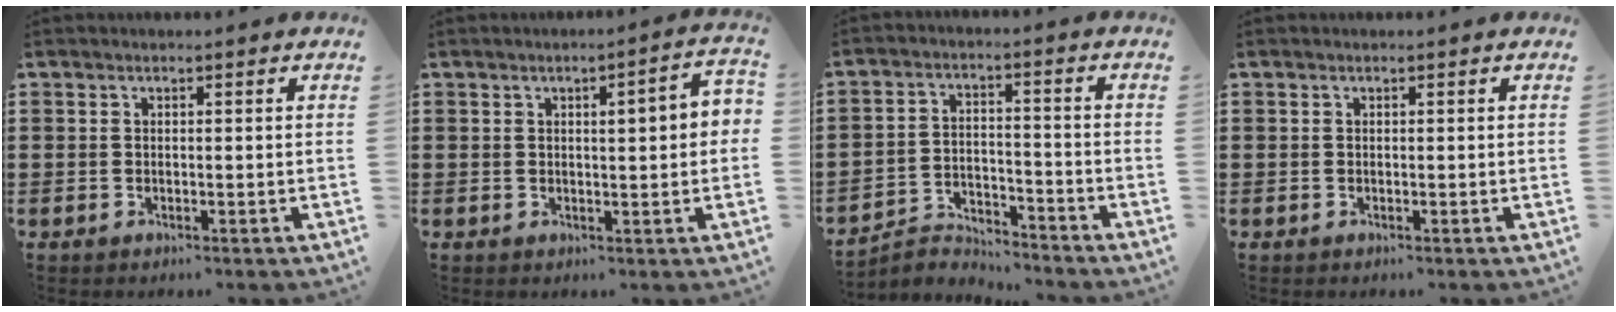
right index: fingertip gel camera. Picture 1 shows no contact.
{"total": 3.5, "force": [0.5, 0.5, 3.4], "torque": [-0.054, -0.001, 0.004]}
{"total": 3.9, "force": [-3.8, 0.8, 0.2], "torque": [-0.009, 0.006, -0.081]}
{"total": 0.0}